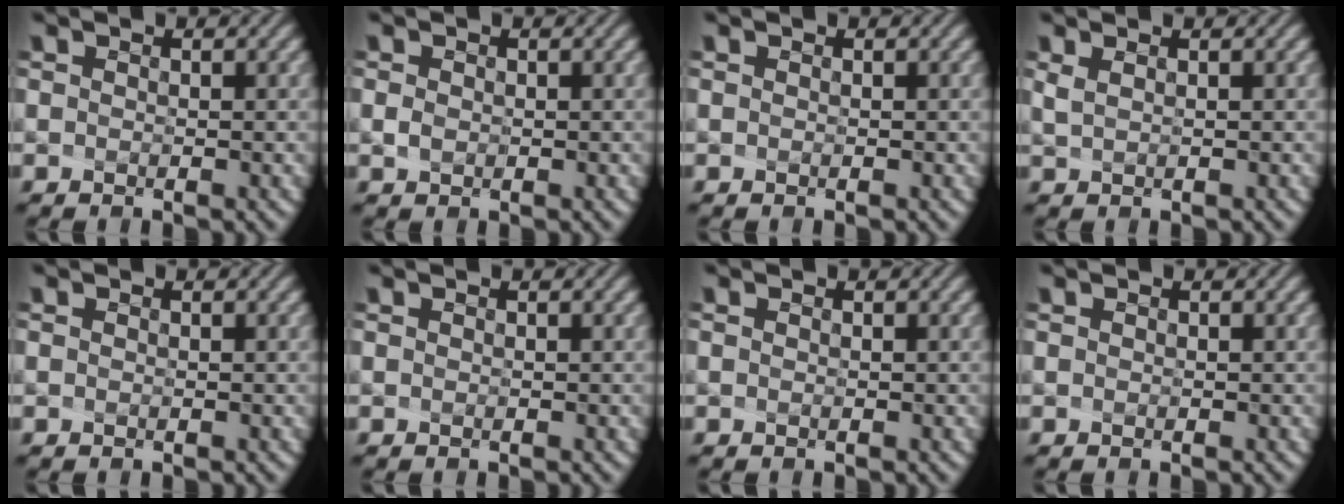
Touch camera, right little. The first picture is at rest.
{"total": 0.5, "force": [-0.5, 0.1, 0.0], "torque": [-0.015, -0.010, 0.008]}
{"total": 0.0}
{"total": 0.0}
{"total": 0.0}
{"total": 0.0}
{"total": 0.0}
{"total": 0.0}